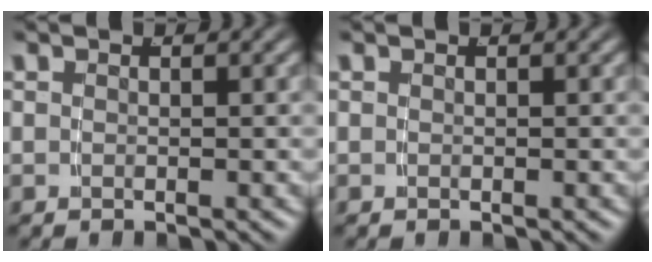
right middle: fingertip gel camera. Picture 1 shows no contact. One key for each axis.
{"total": 0.0}